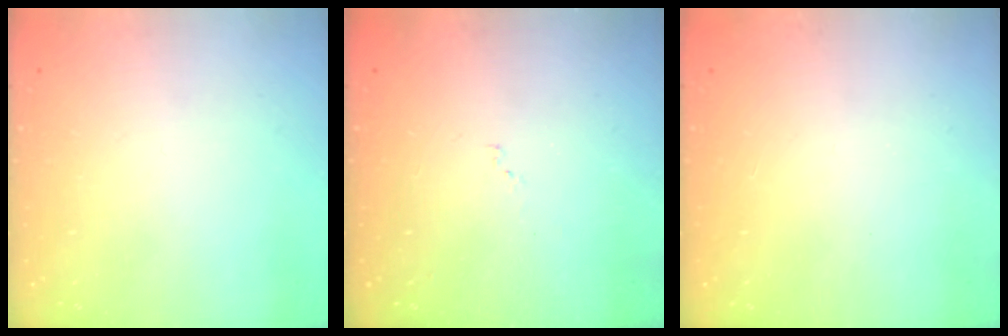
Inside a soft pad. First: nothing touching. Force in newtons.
{"total": 5.7, "press": 5.6, "slide": 0.6}
{"total": 0.9, "press": 0.9, "slide": 0.1}